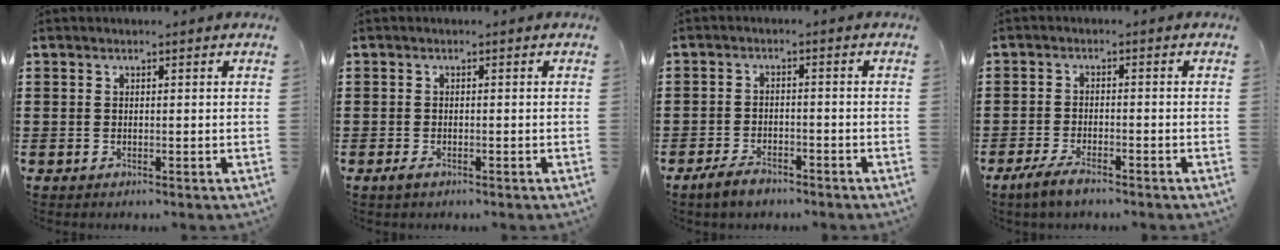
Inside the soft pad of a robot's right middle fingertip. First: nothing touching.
{"total": 1.2, "force": [-0.7, 0.6, 0.7], "torque": [-0.014, 0.001, -0.015]}
{"total": 3.3, "force": [-2.7, 1.3, 1.5], "torque": [-0.033, 0.006, -0.054]}
{"total": 3.4, "force": [-2.6, 1.0, 2.0], "torque": [-0.048, 0.002, -0.052]}